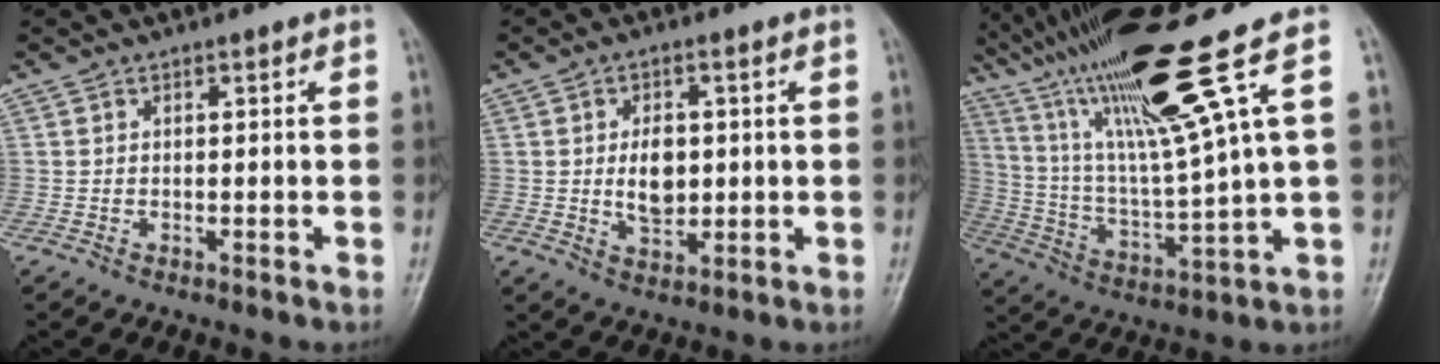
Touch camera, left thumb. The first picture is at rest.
{"total": 6.4, "force": [0.4, 3.8, 5.1], "torque": [-0.074, -0.005, 0.010]}
{"total": 19.2, "force": [11.4, -0.7, 15.5], "torque": [-0.275, -0.045, 0.208]}